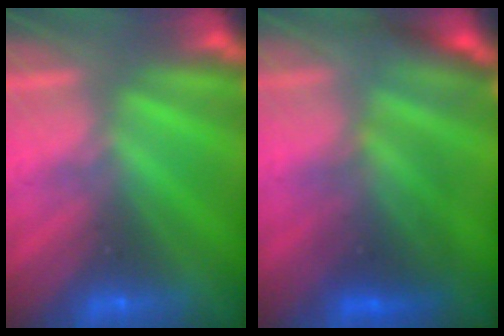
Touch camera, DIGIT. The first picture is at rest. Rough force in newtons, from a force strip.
{"total": 2.3}